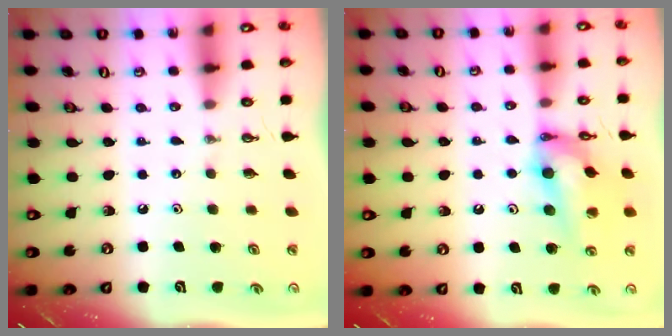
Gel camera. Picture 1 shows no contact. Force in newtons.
{"total": 15.0, "press": 14.3, "slide": 4.5}